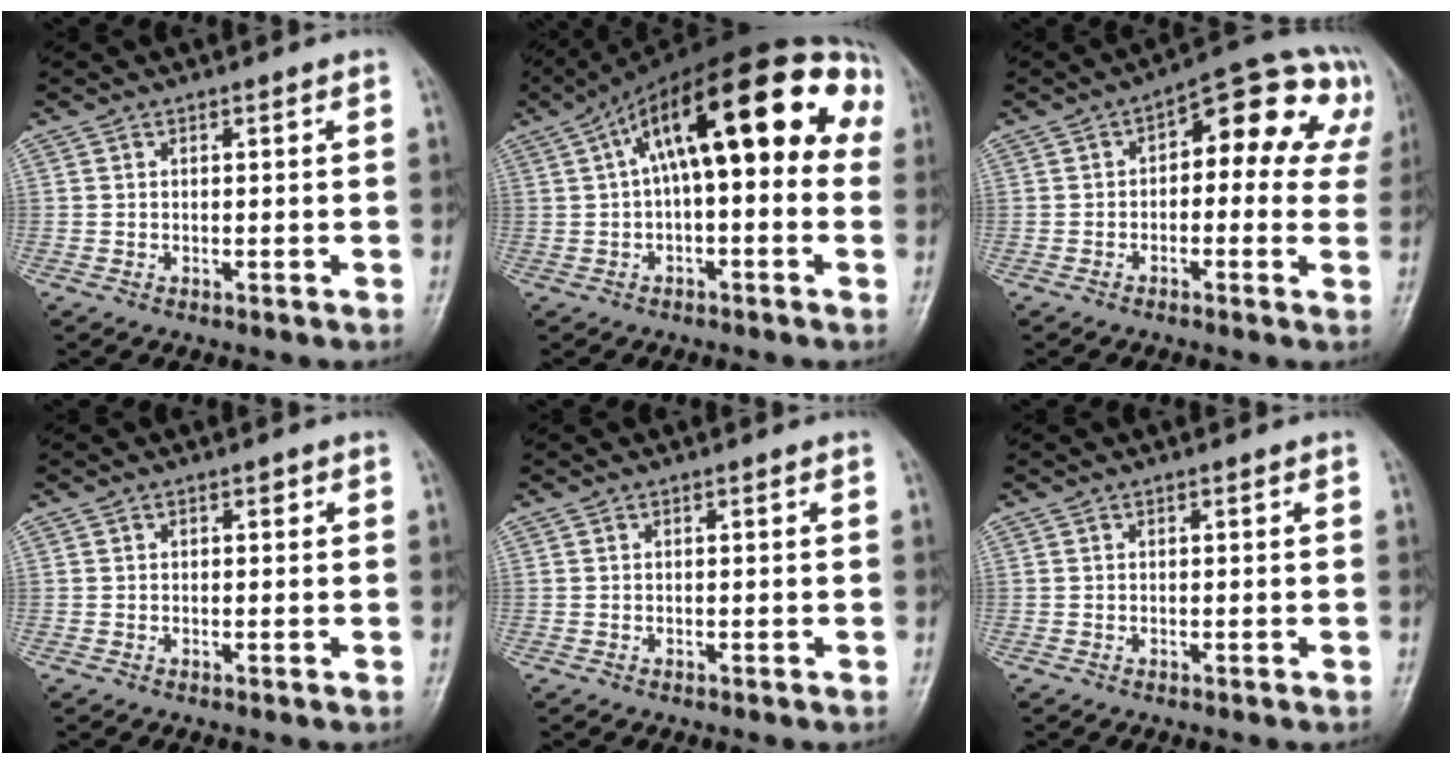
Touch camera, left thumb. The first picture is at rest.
{"total": 22.3, "force": [4.4, 8.8, 20.0], "torque": [-0.273, 0.059, 0.056]}
{"total": 14.1, "force": [3.4, 7.7, 11.3], "torque": [-0.081, 0.037, 0.029]}
{"total": 0.9, "force": [0.3, 0.7, 0.5], "torque": [0.005, 0.002, 0.002]}
{"total": 0.0}
{"total": 0.0}